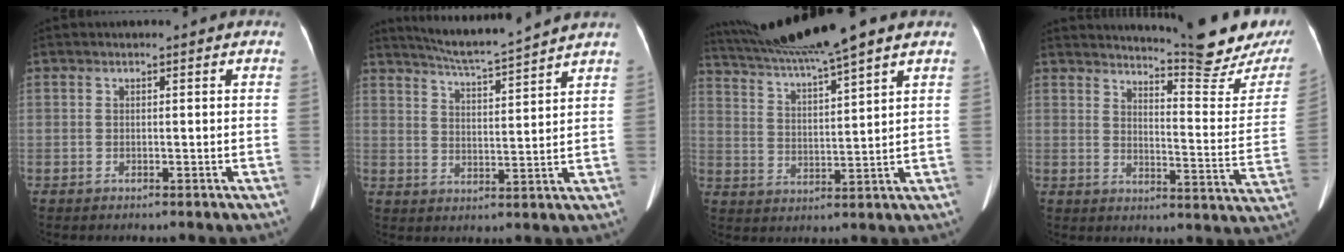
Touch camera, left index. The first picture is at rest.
{"total": 11.0, "force": [10.0, -1.4, 4.2], "torque": [-0.078, 0.003, 0.156]}
{"total": 14.8, "force": [12.4, -1.1, 7.9], "torque": [-0.149, 0.018, 0.210]}
{"total": 17.9, "force": [16.7, -0.4, 6.4], "torque": [-0.097, -0.102, 0.202]}